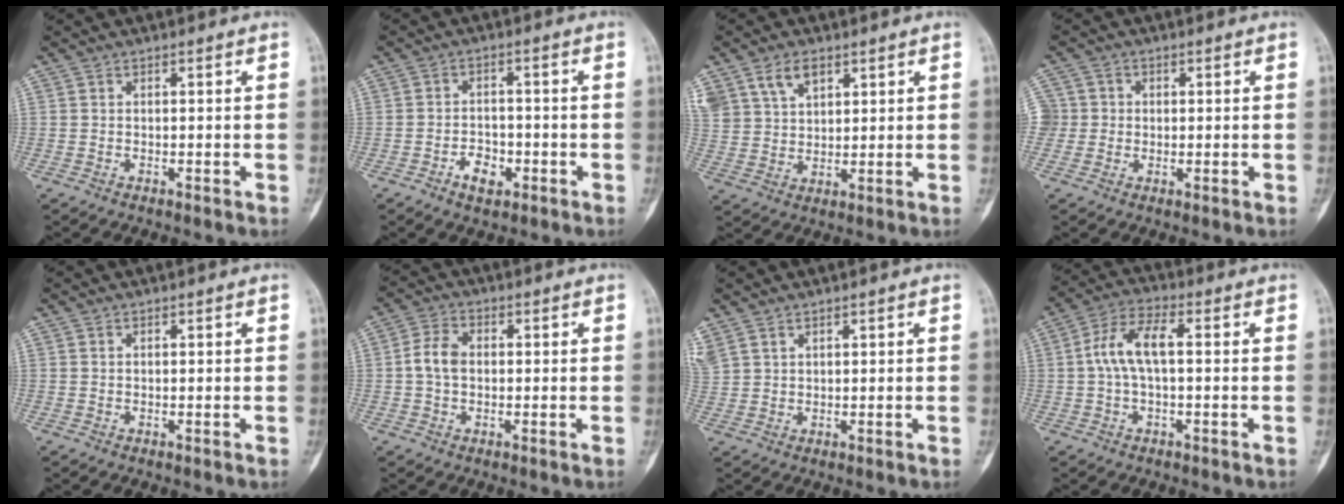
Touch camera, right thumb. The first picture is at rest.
{"total": 4.7, "force": [-2.3, 3.0, 2.7], "torque": [-0.025, 0.019, -0.040]}
{"total": 9.8, "force": [5.6, 6.5, 4.9], "torque": [-0.087, -0.001, 0.115]}
{"total": 6.0, "force": [0.1, 5.9, 1.3], "torque": [-0.006, 0.019, -0.002]}
{"total": 0.0}
{"total": 5.0, "force": [0.1, 3.6, 3.4], "torque": [-0.062, 0.018, -0.005]}
{"total": 3.9, "force": [2.8, 2.2, 1.6], "torque": [-0.029, 0.005, 0.068]}
{"total": 8.1, "force": [0.5, 3.7, 7.2], "torque": [-0.144, 0.031, 0.005]}